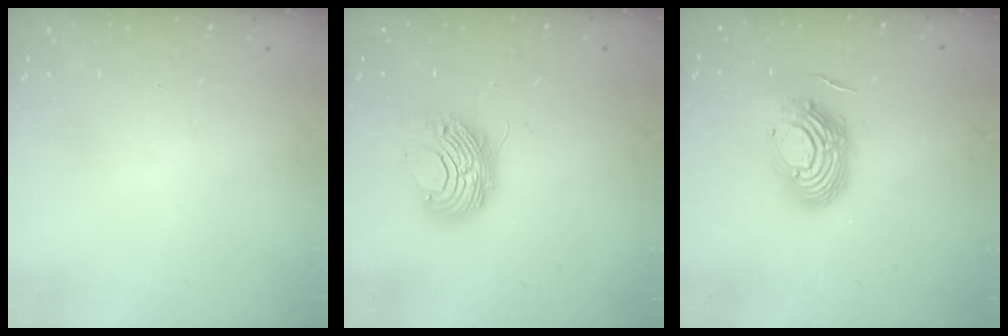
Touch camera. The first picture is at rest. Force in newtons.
{"total": 8.9, "press": 8.9, "slide": 0.1}
{"total": 13.5, "press": 13.5, "slide": 1.3}